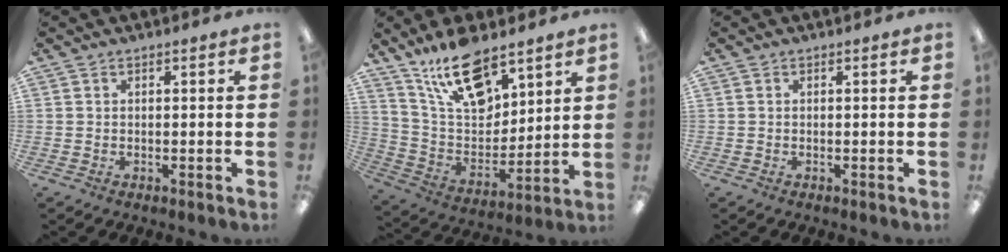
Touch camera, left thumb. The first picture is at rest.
{"total": 18.4, "force": [12.6, 8.4, 10.5], "torque": [-0.189, -0.062, 0.223]}
{"total": 0.0}